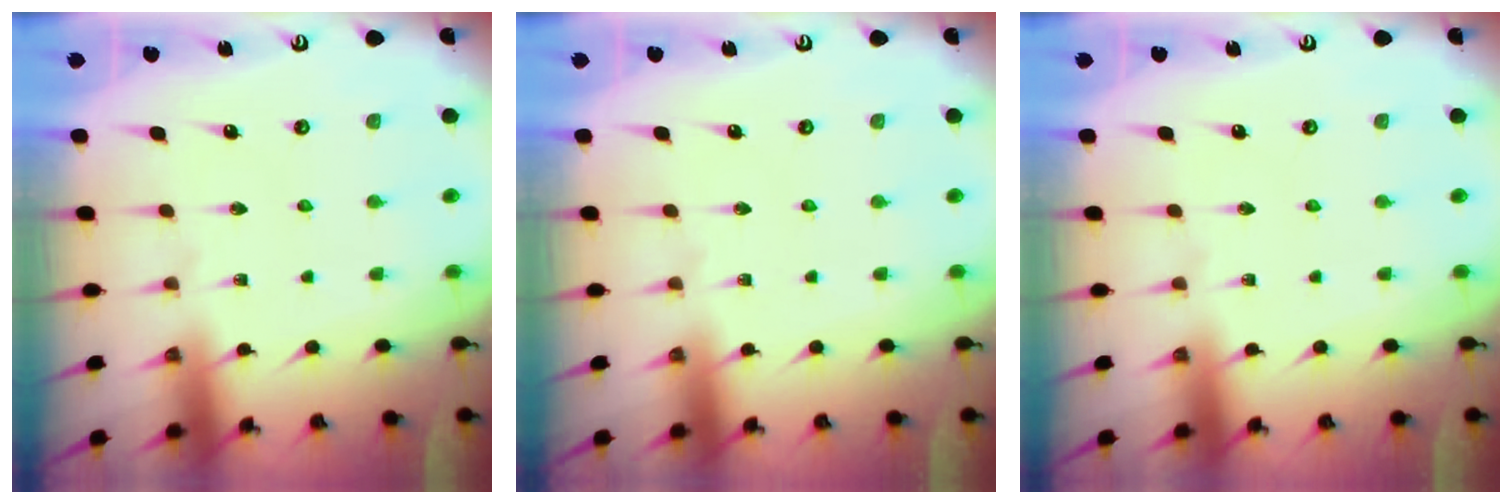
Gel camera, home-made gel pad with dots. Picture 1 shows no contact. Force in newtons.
{"total": 0.0}
{"total": 0.0}